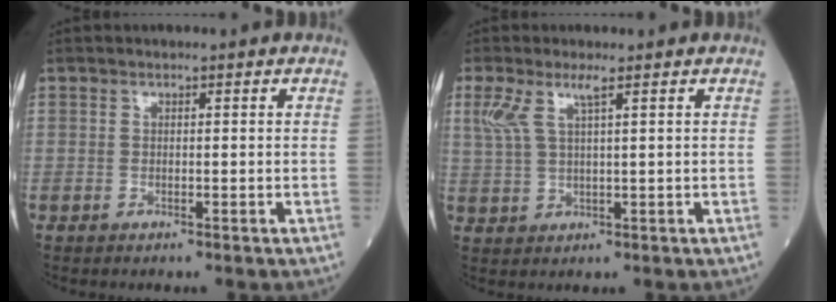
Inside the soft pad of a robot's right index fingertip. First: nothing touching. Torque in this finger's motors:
{"motor_torque": [0.10, 0.12, 0.25, 0.09]}